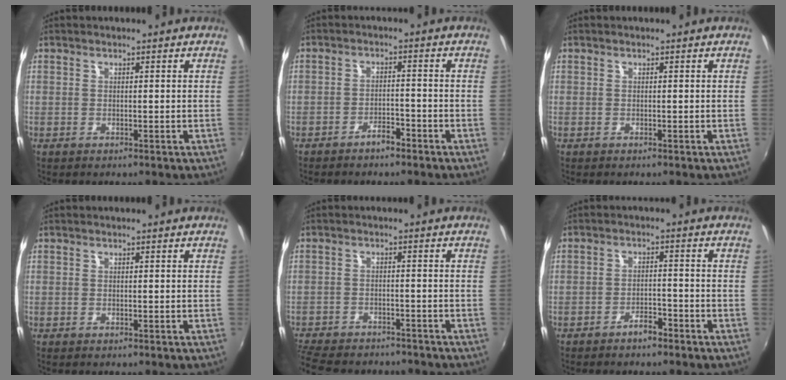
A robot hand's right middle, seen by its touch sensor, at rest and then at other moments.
{"total": 3.0, "force": [-2.5, 0.9, 1.3], "torque": [-0.035, 0.003, -0.039]}
{"total": 0.0}
{"total": 0.0}
{"total": 14.5, "force": [-12.4, 5.1, 5.6], "torque": [-0.145, -0.017, -0.188]}
{"total": 3.0, "force": [-2.6, 0.9, 1.3], "torque": [-0.035, 0.003, -0.040]}